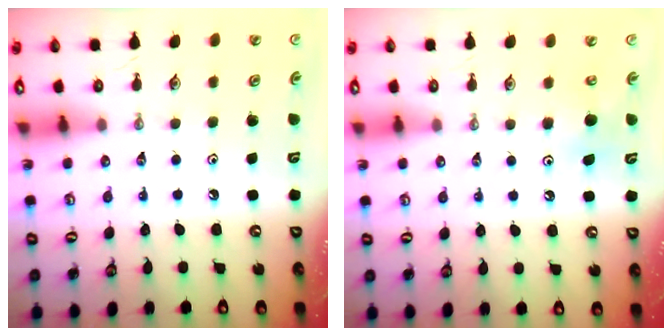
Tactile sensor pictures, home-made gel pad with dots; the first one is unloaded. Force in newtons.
{"total": 5.4, "press": 5.3, "slide": 0.9}